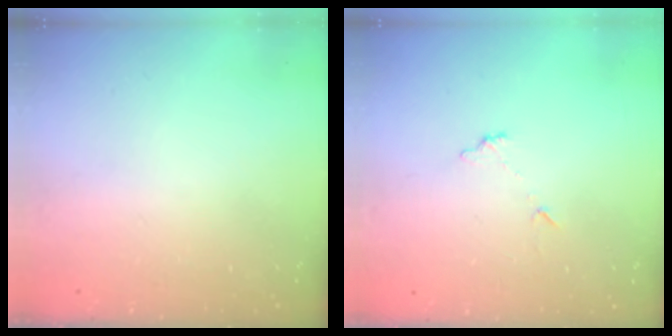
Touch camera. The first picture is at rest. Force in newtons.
{"total": 5.6, "press": 5.6, "slide": 0.3}